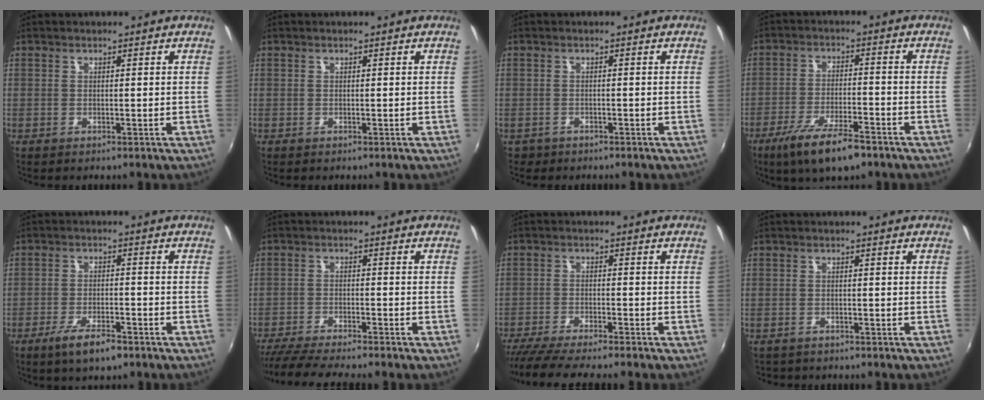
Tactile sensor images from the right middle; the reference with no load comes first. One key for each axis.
{"total": 0.0}
{"total": 2.2, "fx": -1.4, "fy": 1.7, "fz": 0.5, "tx": -0.015, "ty": -0.005, "tz": -0.022}
{"total": 11.0, "fx": -7.6, "fy": 2.8, "fz": 7.5, "tx": -0.164, "ty": -0.028, "tz": -0.133}
{"total": 6.8, "fx": -4.6, "fy": 2.0, "fz": 4.6, "tx": -0.106, "ty": -0.013, "tz": -0.081}
{"total": 10.4, "fx": -9.4, "fy": 0.0, "fz": 4.6, "tx": -0.109, "ty": -0.024, "tz": -0.157}
{"total": 9.8, "fx": -8.7, "fy": -0.3, "fz": 4.4, "tx": -0.102, "ty": -0.029, "tz": -0.147}
{"total": 2.2, "fx": -1.9, "fy": 1.1, "fz": 0.4, "tx": -0.014, "ty": -0.008, "tz": -0.029}